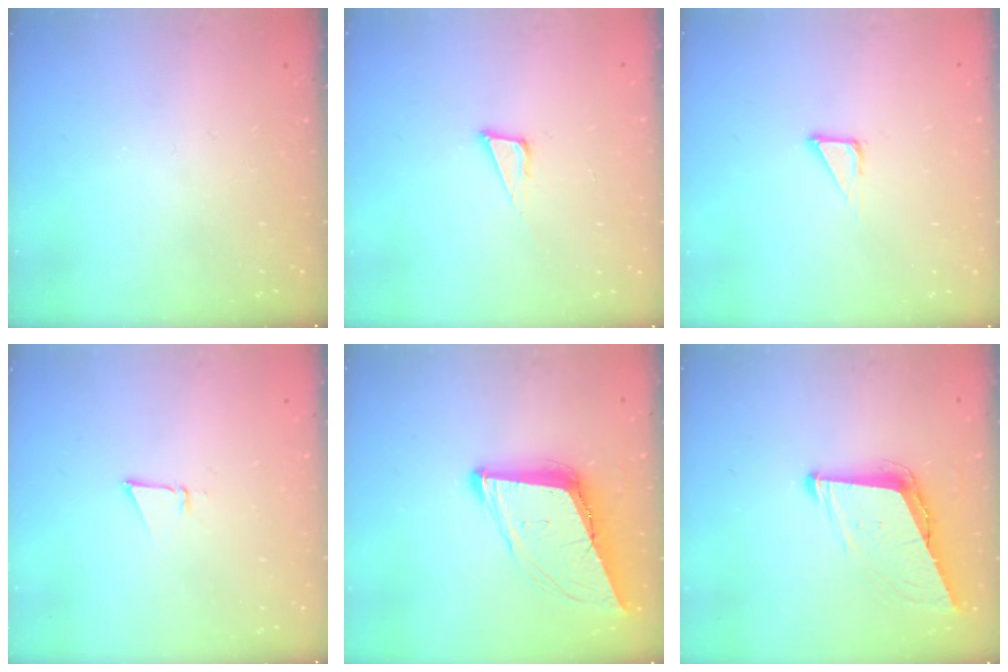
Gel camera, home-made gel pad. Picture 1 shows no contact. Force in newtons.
{"total": 6.1, "press": 5.5, "slide": 2.7}
{"total": 3.5, "press": 3.5, "slide": 0.2}
{"total": 2.6, "press": 2.5, "slide": 0.8}
{"total": 11.8, "press": 11.2, "slide": 3.8}
{"total": 9.0, "press": 8.6, "slide": 2.6}